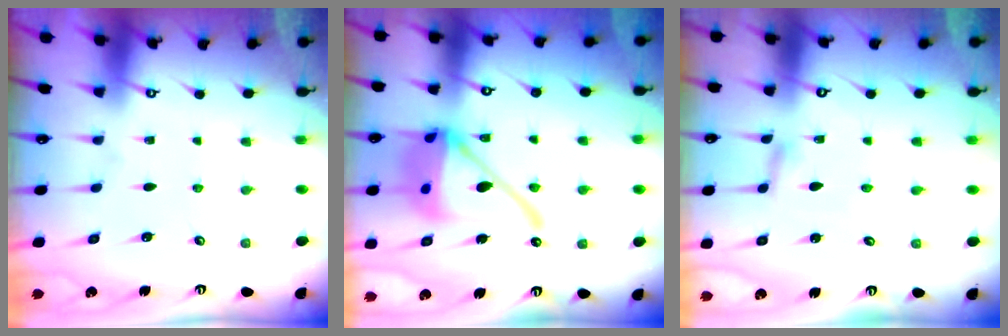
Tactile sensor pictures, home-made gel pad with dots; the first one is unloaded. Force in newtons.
{"total": 18.8, "press": 18.6, "slide": 3.0}
{"total": 2.7, "press": 2.6, "slide": 0.3}